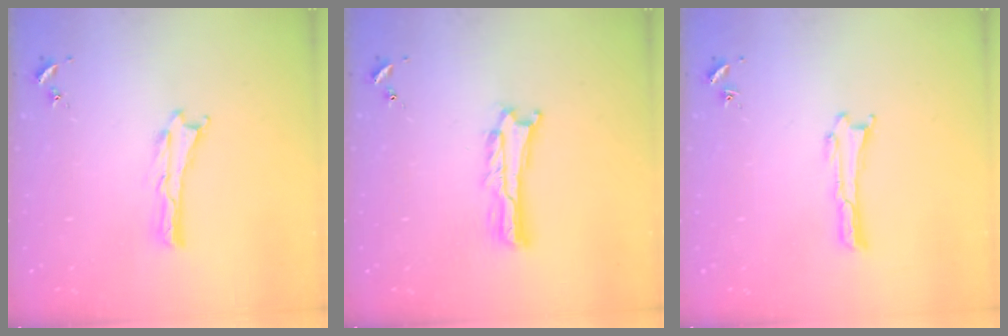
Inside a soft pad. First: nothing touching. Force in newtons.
{"total": 2.0, "press": 2.0, "slide": 0.3}
{"total": 0.0}